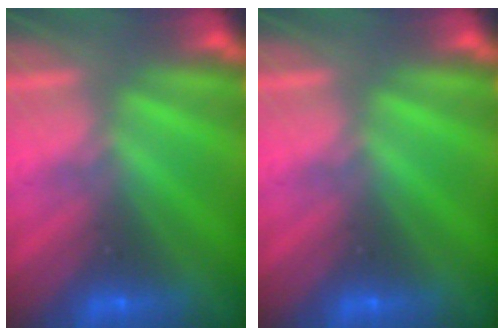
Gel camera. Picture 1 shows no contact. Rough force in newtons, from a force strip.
{"total": 0.0}